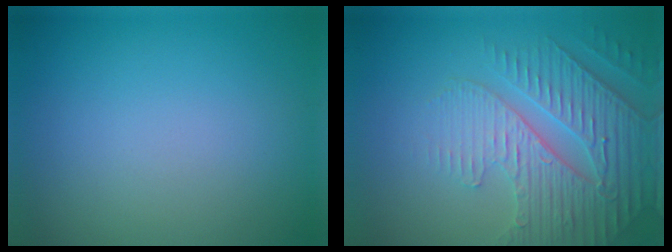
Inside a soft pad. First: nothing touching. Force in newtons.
{"total": 4.8, "press": 4.4, "slide": 1.9}